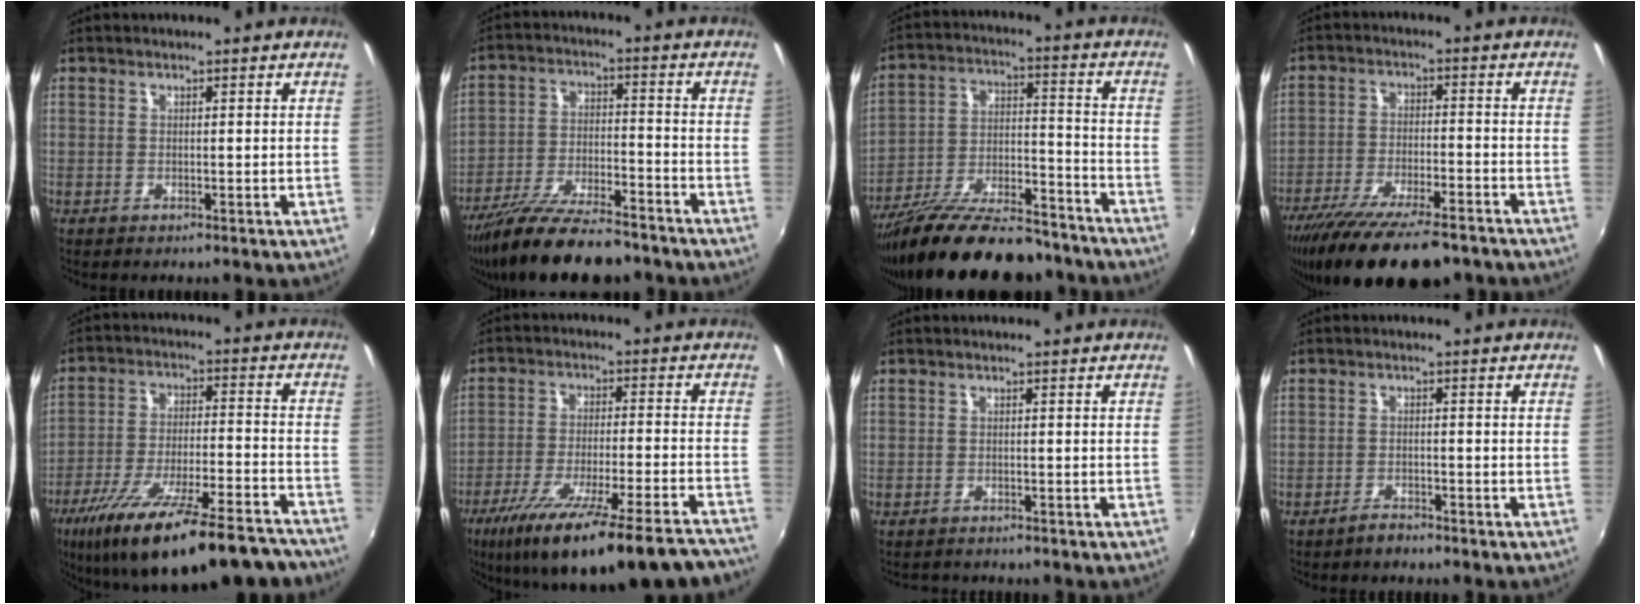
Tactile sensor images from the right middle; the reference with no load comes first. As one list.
[{"total": 16.3, "force": [-13.3, 4.0, 8.5], "torque": [-0.171, -0.028, -0.223]}, {"total": 23.0, "force": [-18.5, 6.8, 12.0], "torque": [-0.215, -0.019, -0.279]}, {"total": 18.5, "force": [-14.4, 4.7, 10.5], "torque": [-0.205, -0.045, -0.227]}, {"total": 26.3, "force": [-20.7, 6.4, 14.9], "torque": [-0.256, -0.043, -0.301]}, {"total": 25.3, "force": [-20.7, 3.1, 14.1], "torque": [-0.236, -0.064, -0.302]}, {"total": 1.8, "force": [-1.7, 0.5, 0.2], "torque": [-0.011, -0.006, -0.027]}, {"total": 2.0, "force": [-1.9, 0.5, 0.5], "torque": [-0.015, 0.001, -0.033]}]